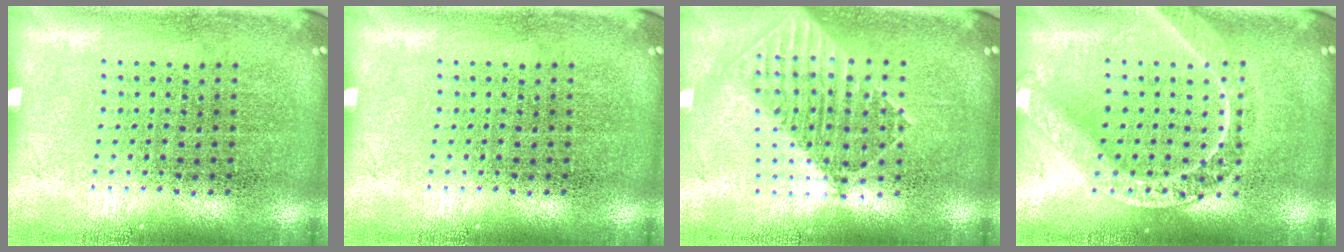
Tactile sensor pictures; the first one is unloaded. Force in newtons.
{"total": 0.0}
{"total": 1.7, "press": 1.4, "slide": 0.9}
{"total": 1.4, "press": 1.4, "slide": 0.2}